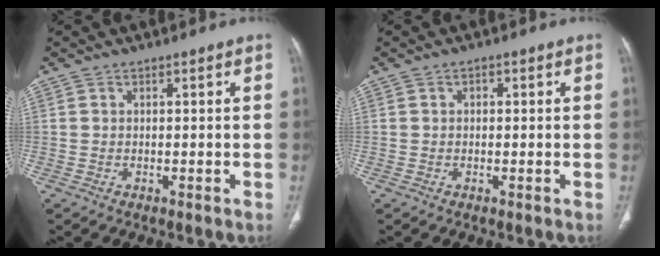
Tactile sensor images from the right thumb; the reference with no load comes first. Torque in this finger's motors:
{"motor_torque": [-0.01, -0.23, -0.26, 0.10, 0.06]}